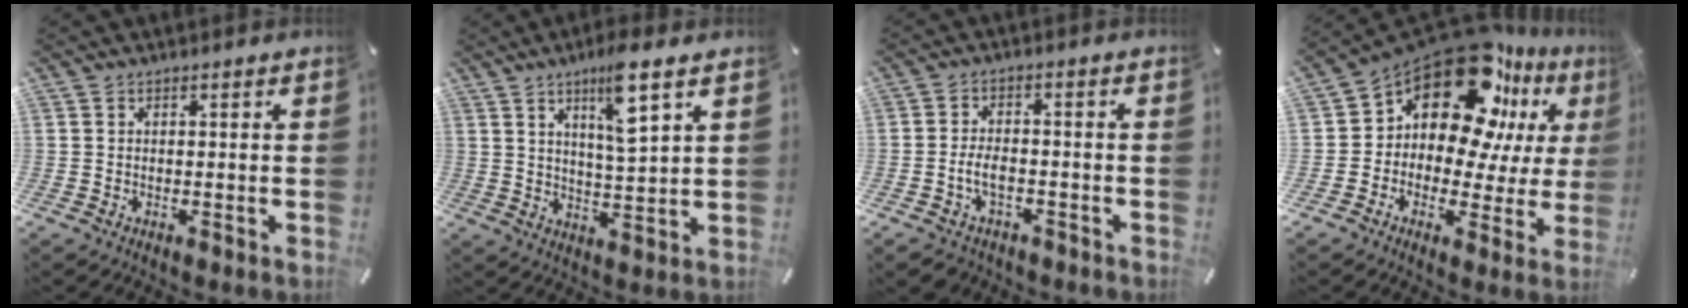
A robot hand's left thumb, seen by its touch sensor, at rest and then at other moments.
{"total": 9.8, "force": [5.5, 1.8, 7.9], "torque": [-0.126, -0.029, 0.088]}
{"total": 5.3, "force": [-1.9, 3.4, 3.7], "torque": [-0.083, 0.008, -0.039]}
{"total": 17.8, "force": [10.9, 10.1, 9.9], "torque": [-0.189, -0.100, 0.182]}